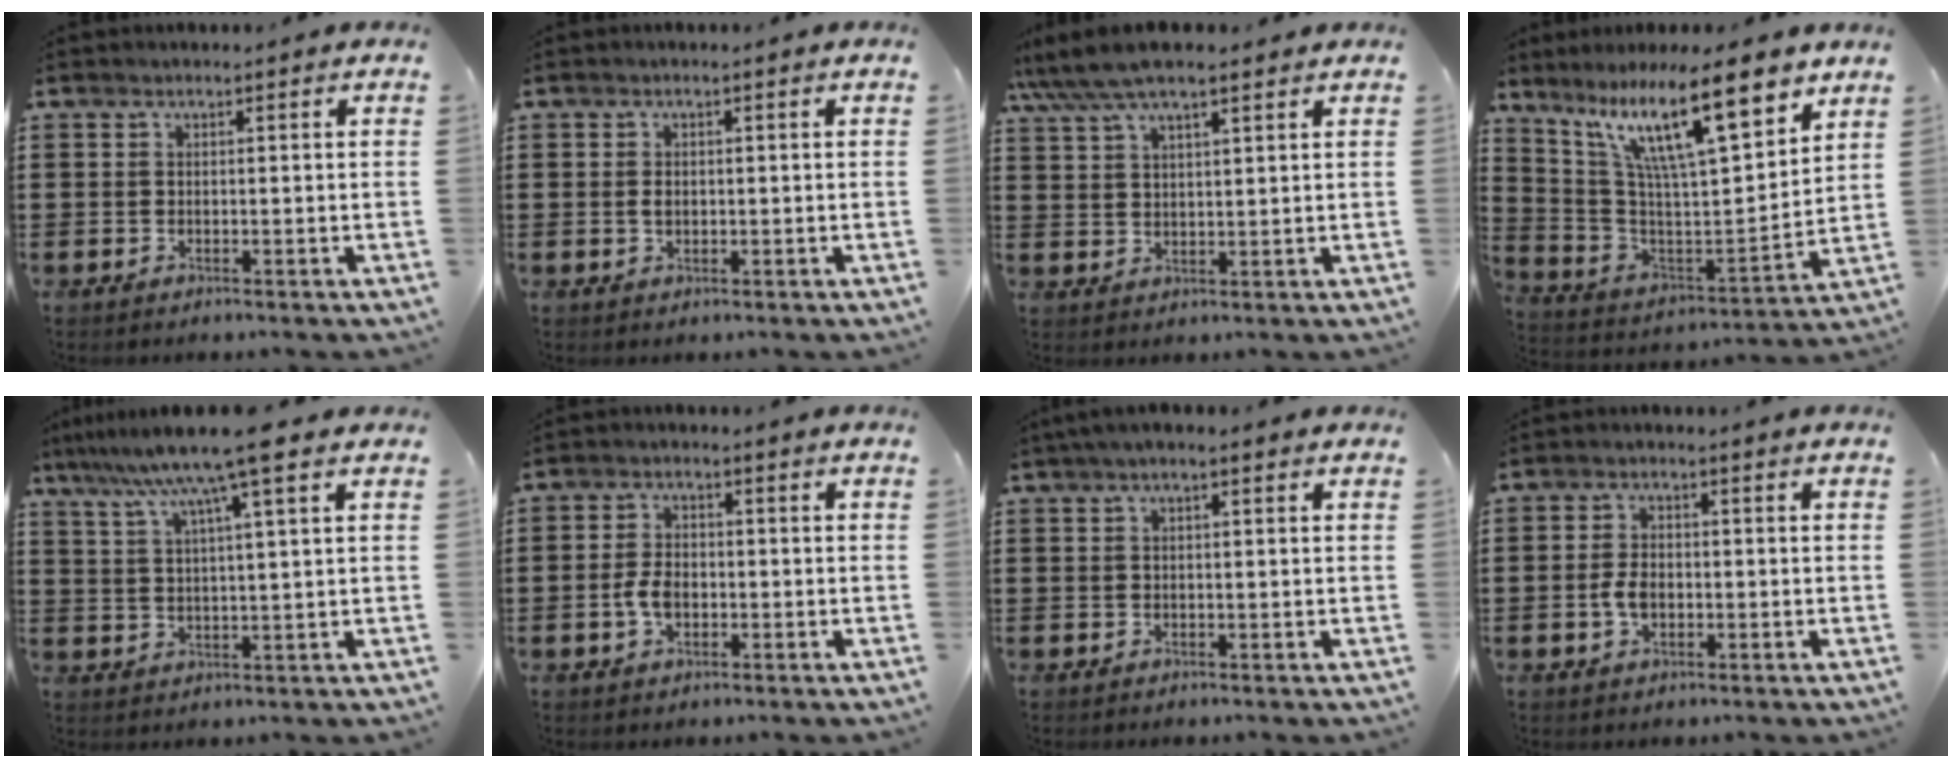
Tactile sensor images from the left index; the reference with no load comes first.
{"total": 1.5, "force": [0.0, 0.9, 1.2], "torque": [-0.026, 0.004, -0.001]}
{"total": 5.6, "force": [4.5, 1.4, 3.0], "torque": [-0.070, -0.004, 0.081]}
{"total": 15.6, "force": [9.8, 3.4, 11.7], "torque": [-0.224, -0.042, 0.160]}
{"total": 9.4, "force": [6.4, 0.1, 6.9], "torque": [-0.151, -0.011, 0.108]}
{"total": 4.1, "force": [-0.9, 2.4, 3.1], "torque": [-0.078, -0.002, -0.022]}
{"total": 1.4, "force": [0.2, 0.2, 1.4], "torque": [-0.024, -0.001, 0.004]}
{"total": 3.7, "force": [-0.6, 2.3, 2.8], "torque": [-0.075, -0.004, -0.018]}